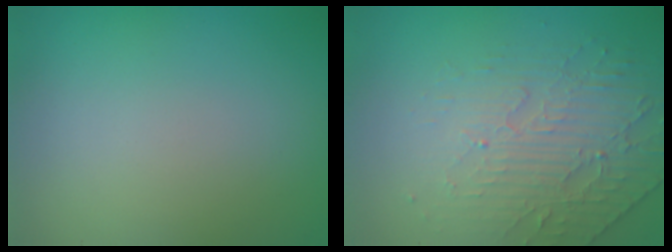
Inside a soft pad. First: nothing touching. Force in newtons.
{"total": 4.5, "press": 3.3, "slide": 3.1}